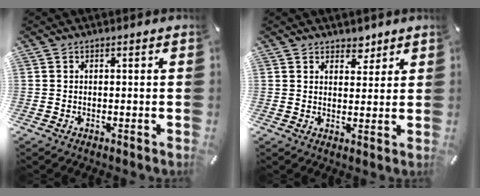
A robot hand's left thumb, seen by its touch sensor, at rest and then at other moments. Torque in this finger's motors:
{"motor_torque": [0.22, -0.24, -0.14, 0.18, -0.01]}